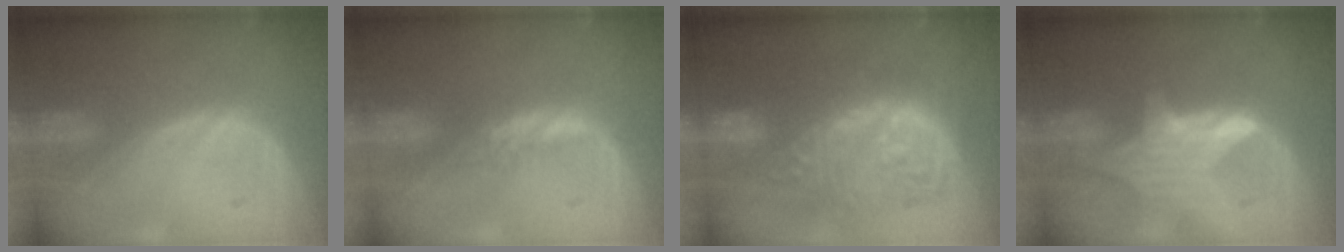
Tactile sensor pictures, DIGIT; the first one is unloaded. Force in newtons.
{"total": 1.3, "press": 1.2, "slide": 0.5}
{"total": 13.4, "press": 13.3, "slide": 1.4}
{"total": 6.2, "press": 6.2, "slide": 0.6}